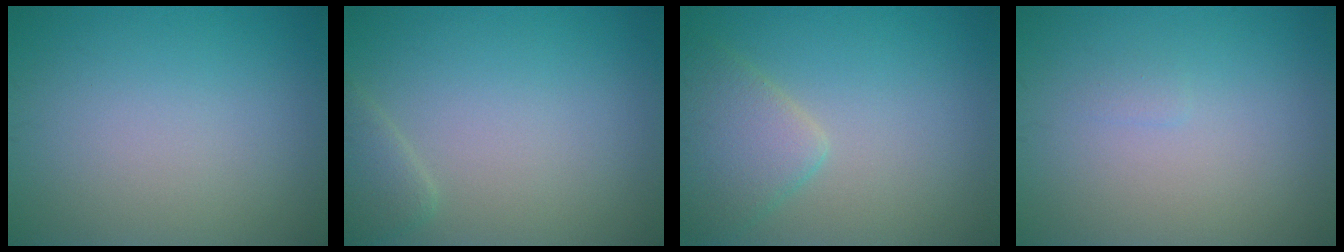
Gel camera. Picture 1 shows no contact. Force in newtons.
{"total": 1.6, "press": 1.6, "slide": 0.2}
{"total": 3.7, "press": 3.7, "slide": 0.3}
{"total": 0.5, "press": 0.5, "slide": 0.1}